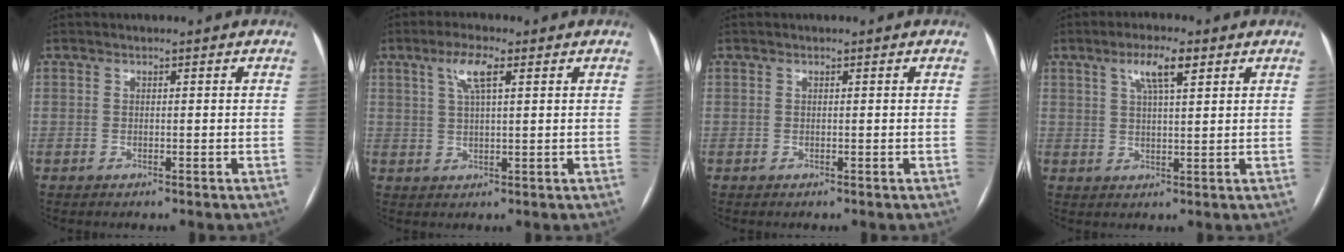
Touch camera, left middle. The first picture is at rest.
{"total": 4.6, "force": [2.1, 0.8, 4.0], "torque": [-0.084, 0.011, 0.042]}
{"total": 0.0}
{"total": 5.4, "force": [2.8, 0.9, 4.5], "torque": [-0.086, 0.009, 0.048]}